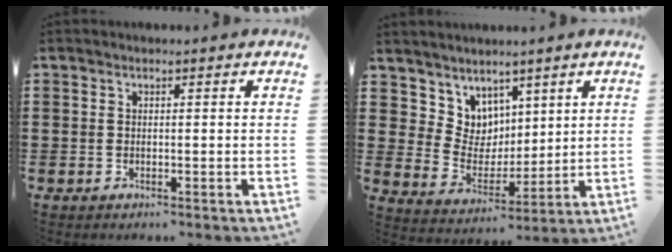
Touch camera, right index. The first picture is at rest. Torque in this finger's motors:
{"motor_torque": [-0.25, 0.37, -0.02, 0.00]}